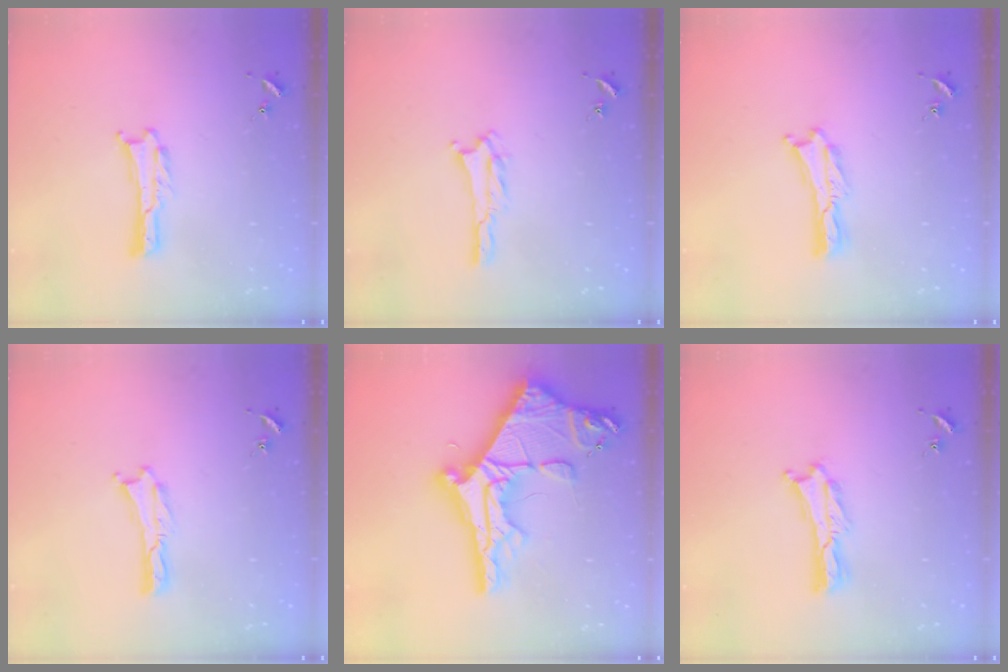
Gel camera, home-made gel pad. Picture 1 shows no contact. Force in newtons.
{"total": 2.1, "press": 2.1, "slide": 0.3}
{"total": 0.0}
{"total": 0.0}
{"total": 12.9, "press": 12.9, "slide": 1.3}
{"total": 0.7, "press": 0.6, "slide": 0.2}